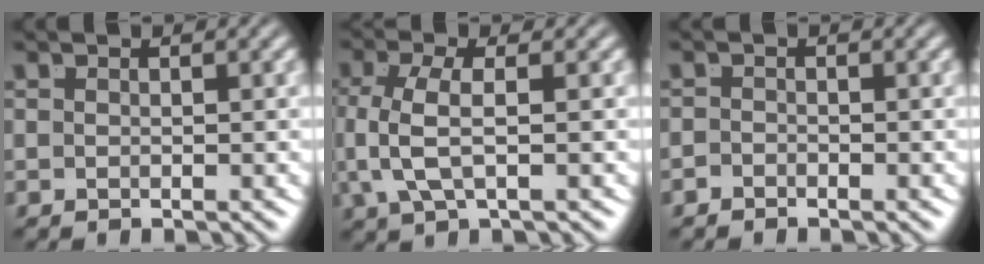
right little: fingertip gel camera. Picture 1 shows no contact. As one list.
[{"total": 4.1, "force": [0.0, 1.8, 3.7], "torque": [-0.094, -0.012, 0.011]}, {"total": 1.2, "force": [-1.1, -0.2, -0.3], "torque": [0.008, -0.013, -0.015]}]